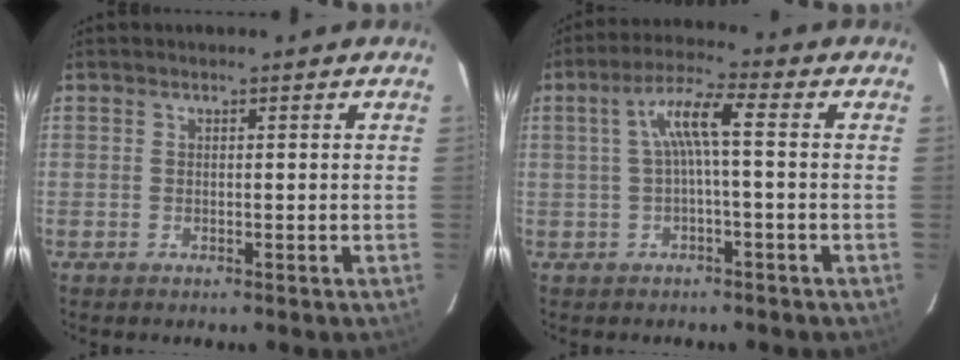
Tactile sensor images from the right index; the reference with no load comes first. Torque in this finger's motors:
{"motor_torque": [0.72, -0.12, 0.47, 0.13]}